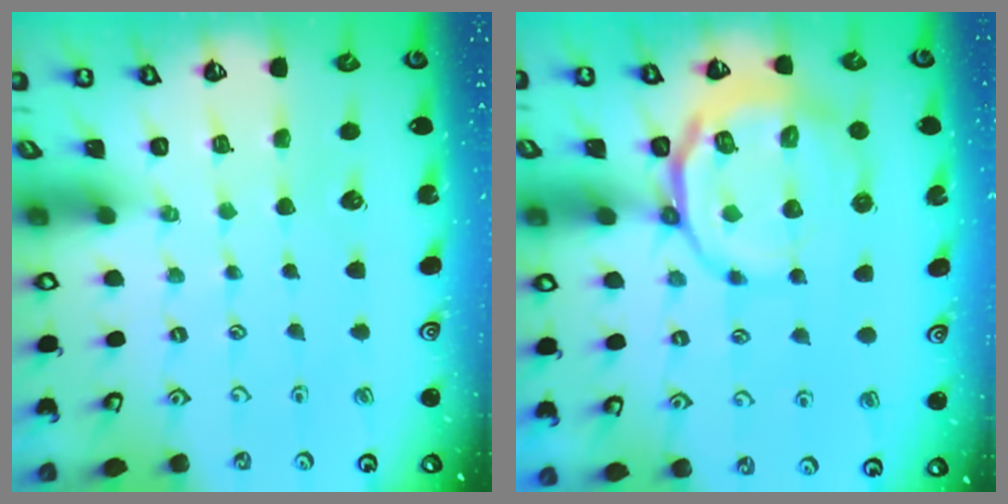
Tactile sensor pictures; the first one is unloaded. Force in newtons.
{"total": 12.6, "press": 12.4, "slide": 2.4}